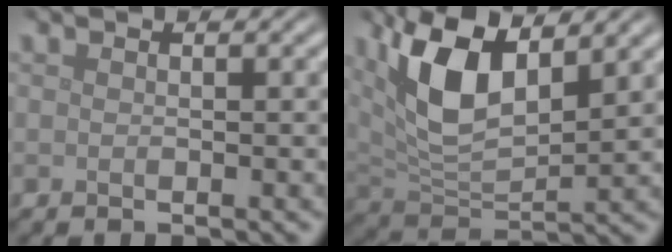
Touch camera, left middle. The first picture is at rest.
{"total": 8.6, "force": [3.5, 3.9, 6.8], "torque": [-0.141, 0.001, 0.061]}